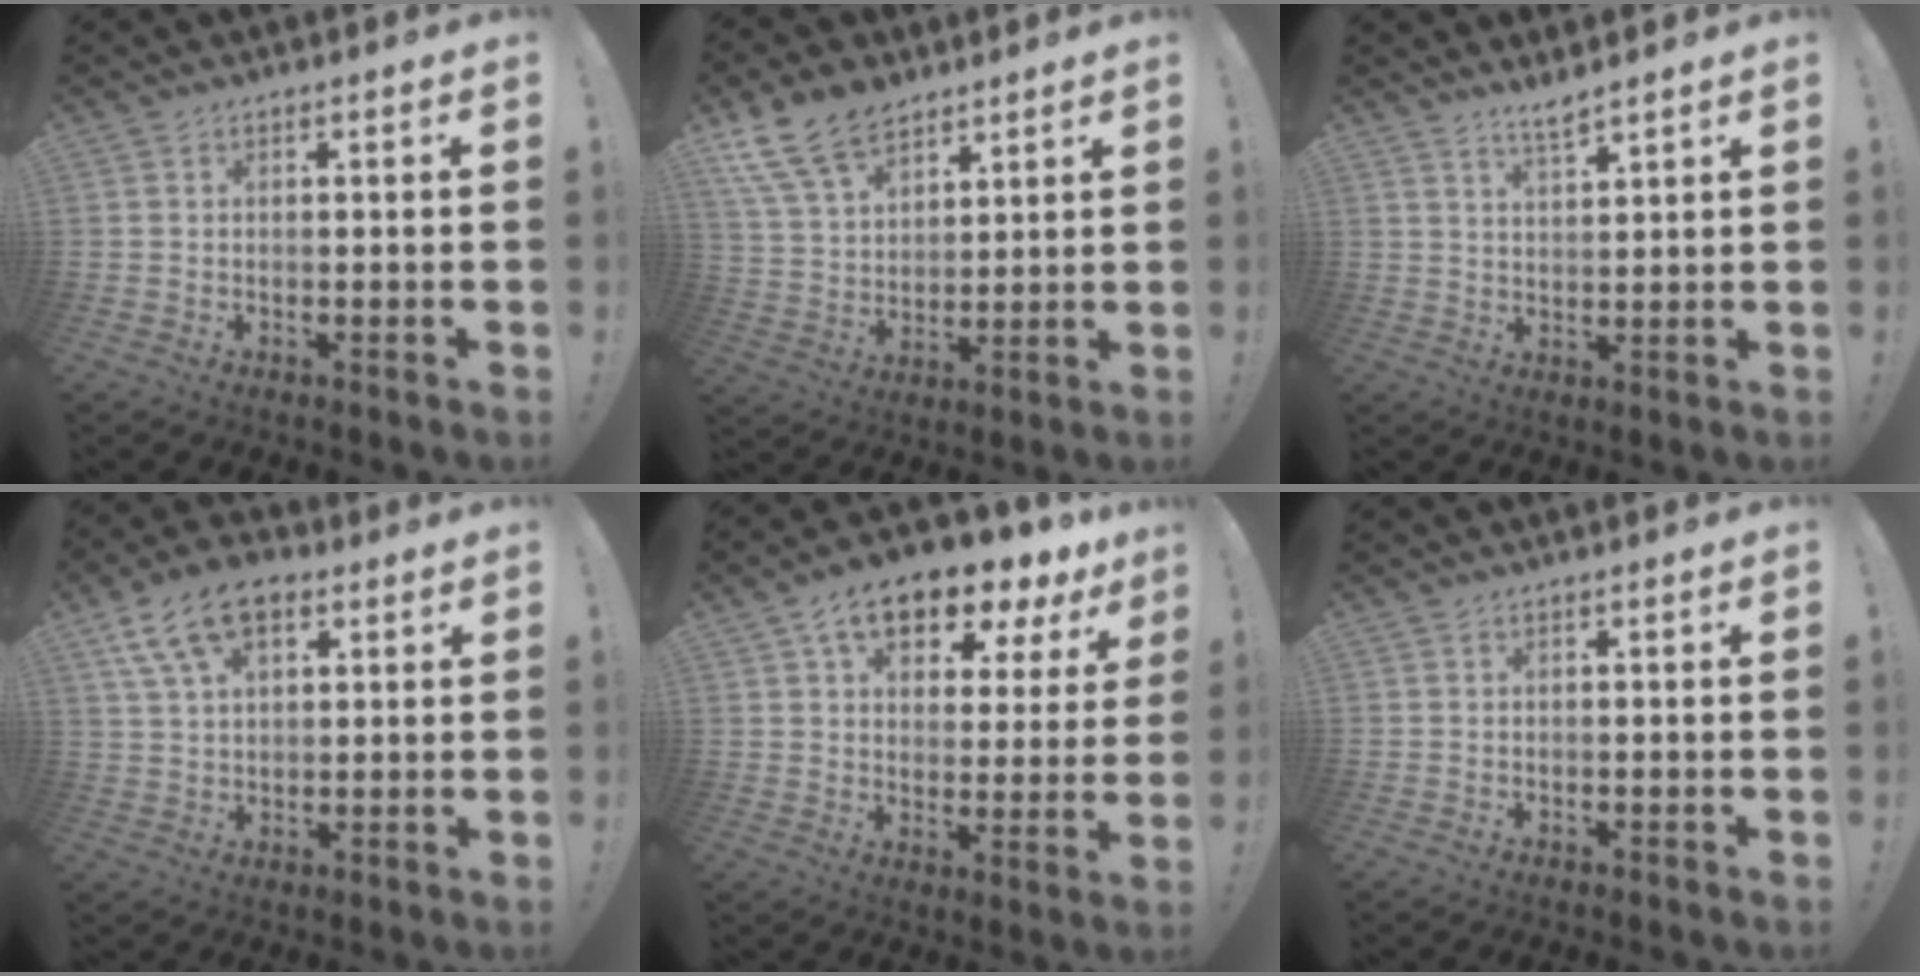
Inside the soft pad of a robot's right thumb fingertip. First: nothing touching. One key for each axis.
{"total": 14.1, "fx": 10.0, "fy": 7.8, "fz": 6.2, "tx": -0.128, "ty": -0.052, "tz": 0.193}
{"total": 4.1, "fx": 3.7, "fy": 0.1, "fz": 1.8, "tx": -0.031, "ty": -0.027, "tz": 0.063}
{"total": 12.5, "fx": 6.2, "fy": 7.0, "fz": 8.2, "tx": -0.154, "ty": -0.012, "tz": 0.118}
{"total": 12.2, "fx": 7.9, "fy": 6.1, "fz": 6.9, "tx": -0.106, "ty": -0.052, "tz": 0.139}
{"total": 0.0}